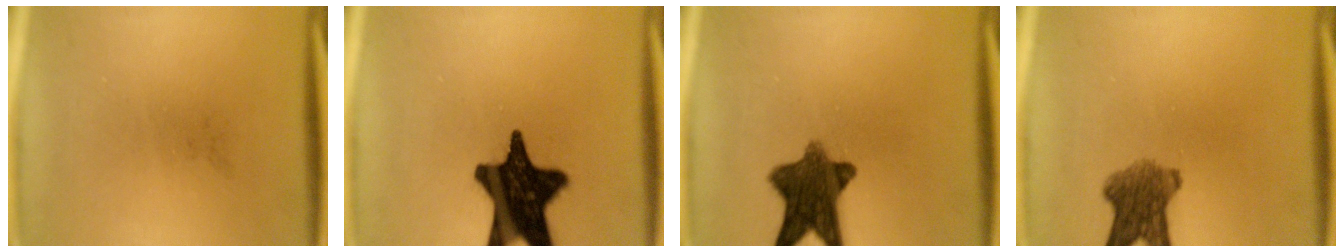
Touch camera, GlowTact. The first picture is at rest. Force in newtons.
{"total": 18.1}
{"total": 10.3}
{"total": 6.9}